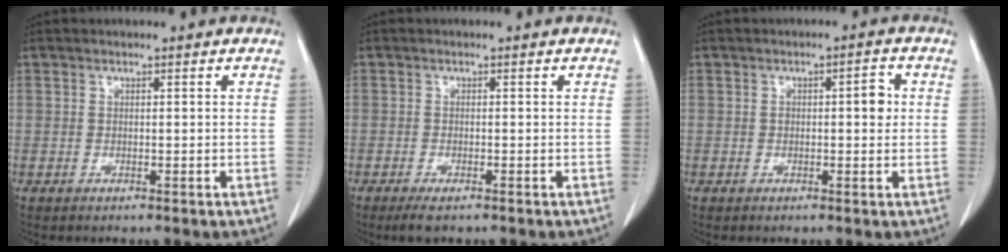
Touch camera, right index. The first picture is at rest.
{"total": 2.4, "force": [-1.6, 0.5, 1.6], "torque": [-0.029, -0.006, -0.026]}
{"total": 3.3, "force": [0.3, 1.2, 3.0], "torque": [-0.044, 0.010, 0.006]}